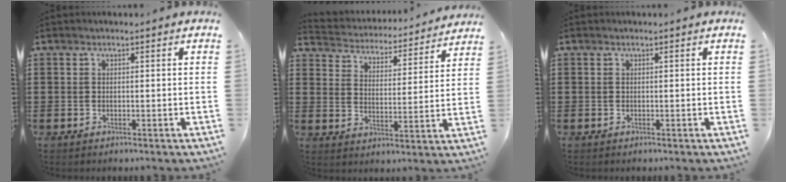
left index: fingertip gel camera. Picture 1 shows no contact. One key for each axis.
{"total": 3.7, "fx": 3.7, "fy": 0.0, "fz": -0.2, "tx": -0.021, "ty": -0.034, "tz": 0.057}
{"total": 0.0}